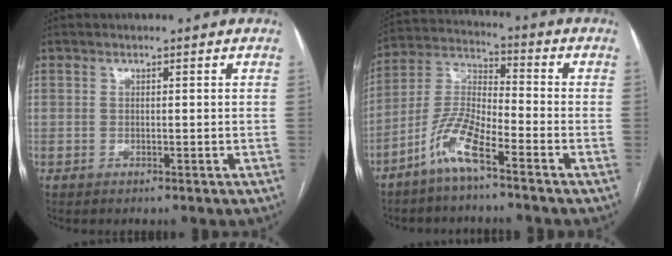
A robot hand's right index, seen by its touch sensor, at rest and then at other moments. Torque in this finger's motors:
{"motor_torque": [0.65, -0.91, 0.18, 0.00]}